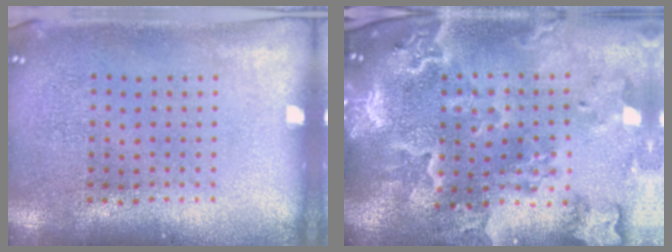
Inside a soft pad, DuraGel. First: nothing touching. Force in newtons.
{"total": 4.4, "press": 3.6, "slide": 2.6}